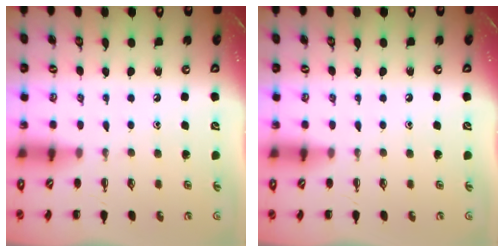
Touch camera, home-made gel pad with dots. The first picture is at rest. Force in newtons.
{"total": 0.0}